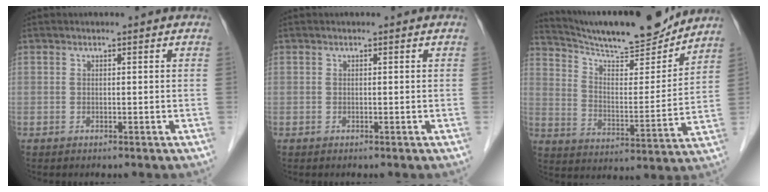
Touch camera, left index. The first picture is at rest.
{"total": 0.0}
{"total": 17.8, "force": [16.6, 1.7, 6.2], "torque": [-0.110, -0.013, 0.259]}